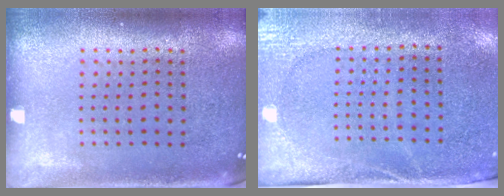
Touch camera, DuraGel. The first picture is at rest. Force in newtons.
{"total": 2.8, "press": 2.3, "slide": 1.6}